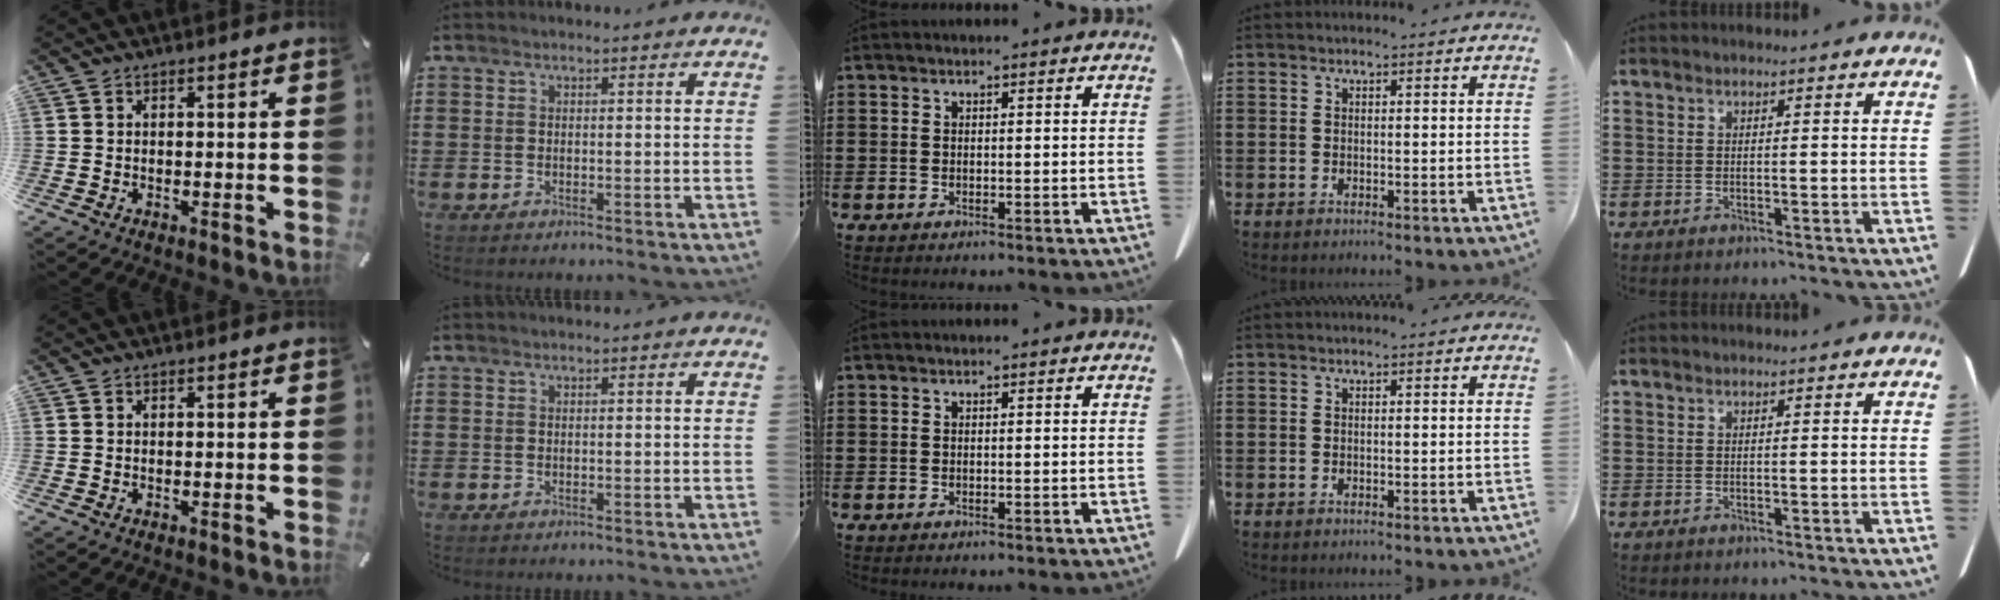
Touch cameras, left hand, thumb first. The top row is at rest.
{}